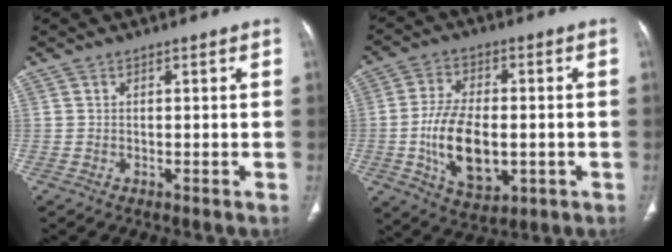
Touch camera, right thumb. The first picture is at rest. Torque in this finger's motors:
{"motor_torque": [0.86, 0.00, 1.50, -1.28, 0.15]}